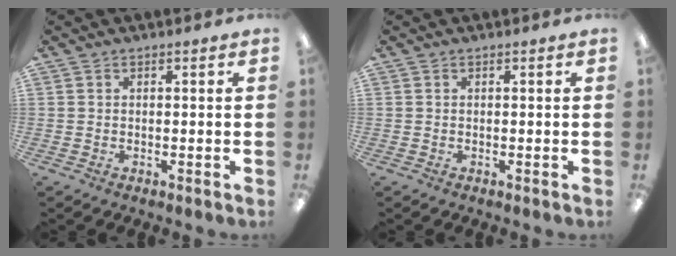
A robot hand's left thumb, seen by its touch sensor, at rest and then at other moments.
{"total": 0.0}